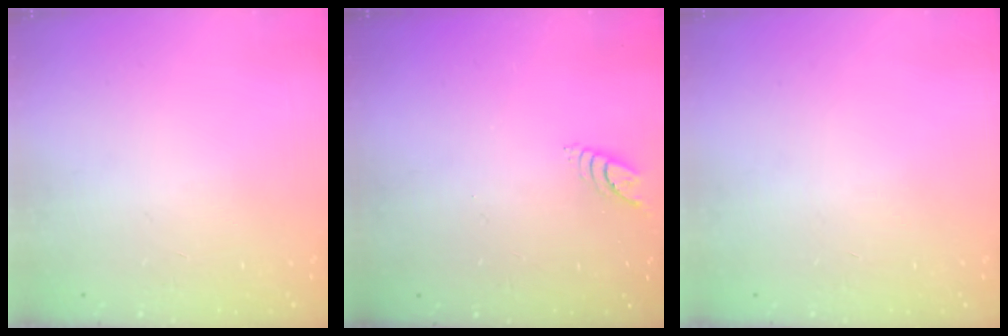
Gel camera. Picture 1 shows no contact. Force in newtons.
{"total": 3.8, "press": 3.8, "slide": 0.4}
{"total": 0.0}